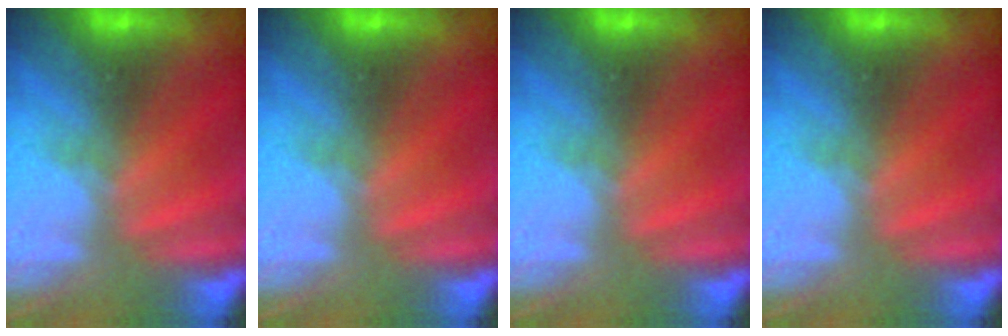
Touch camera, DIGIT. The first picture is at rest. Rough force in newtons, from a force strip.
{"total": 0.0}
{"total": 0.0}
{"total": 0.0}